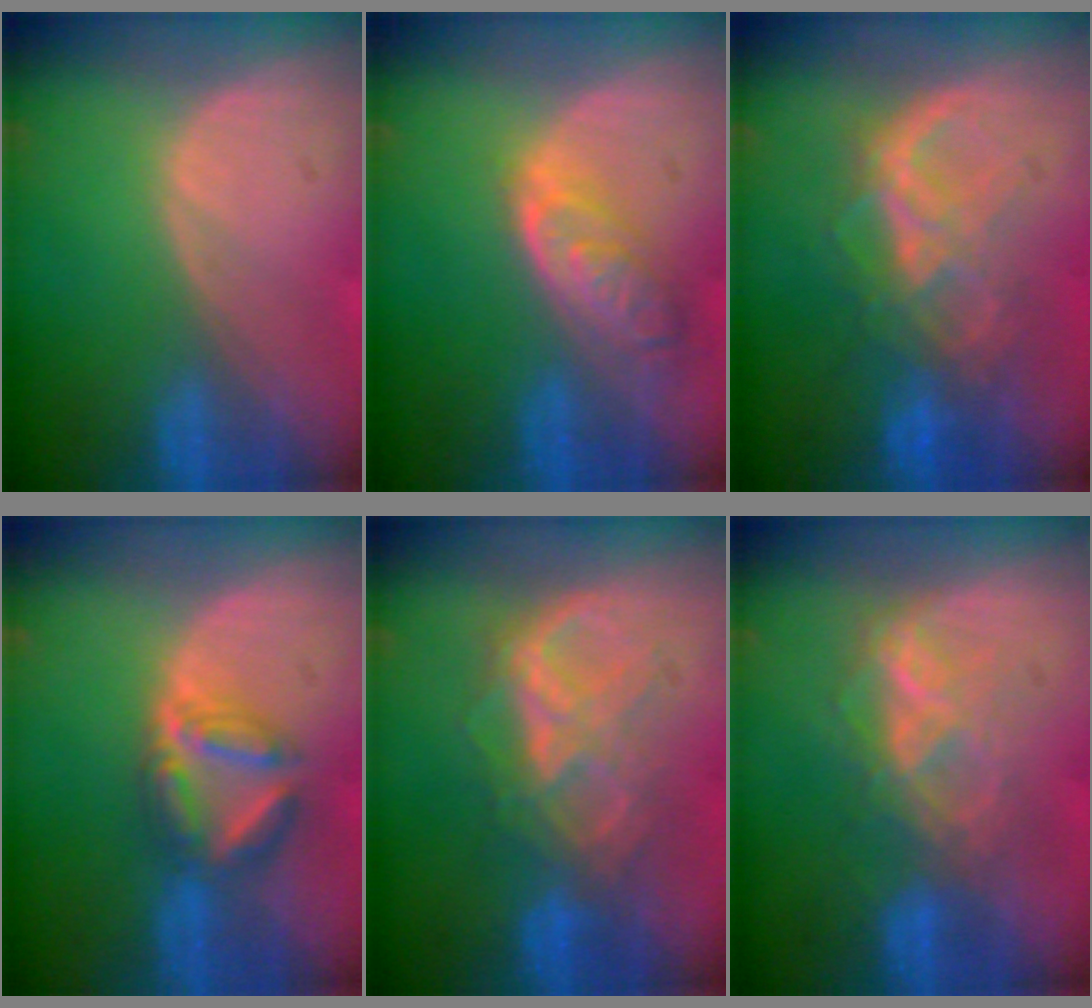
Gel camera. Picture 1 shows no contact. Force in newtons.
{"total": 6.3, "press": 5.7, "slide": 2.7}
{"total": 7.3, "press": 7.2, "slide": 1.3}
{"total": 5.8, "press": 5.7, "slide": 0.5}
{"total": 7.3, "press": 7.3, "slide": 0.3}
{"total": 6.1, "press": 6.1, "slide": 0.7}